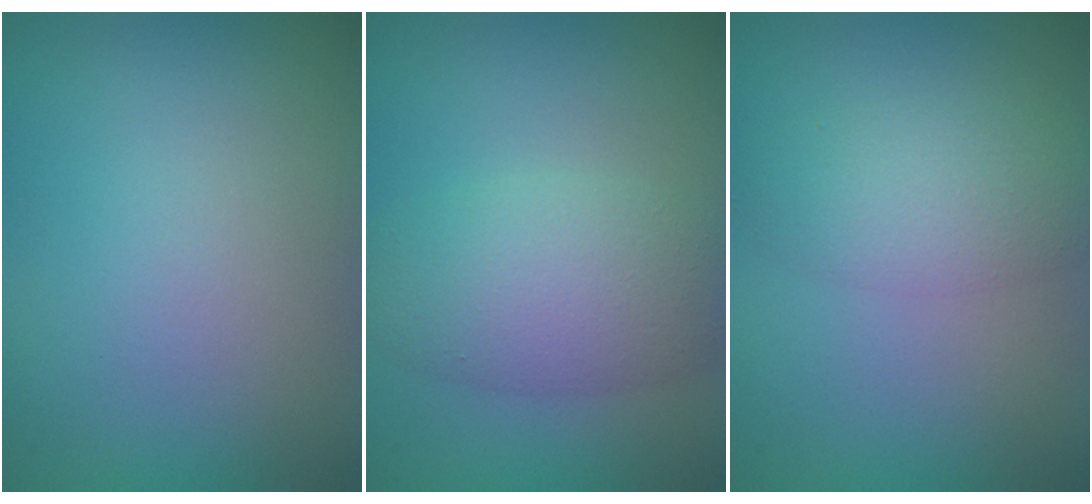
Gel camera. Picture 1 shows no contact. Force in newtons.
{"total": 4.7, "press": 4.7, "slide": 0.1}
{"total": 3.3, "press": 3.3, "slide": 0.2}